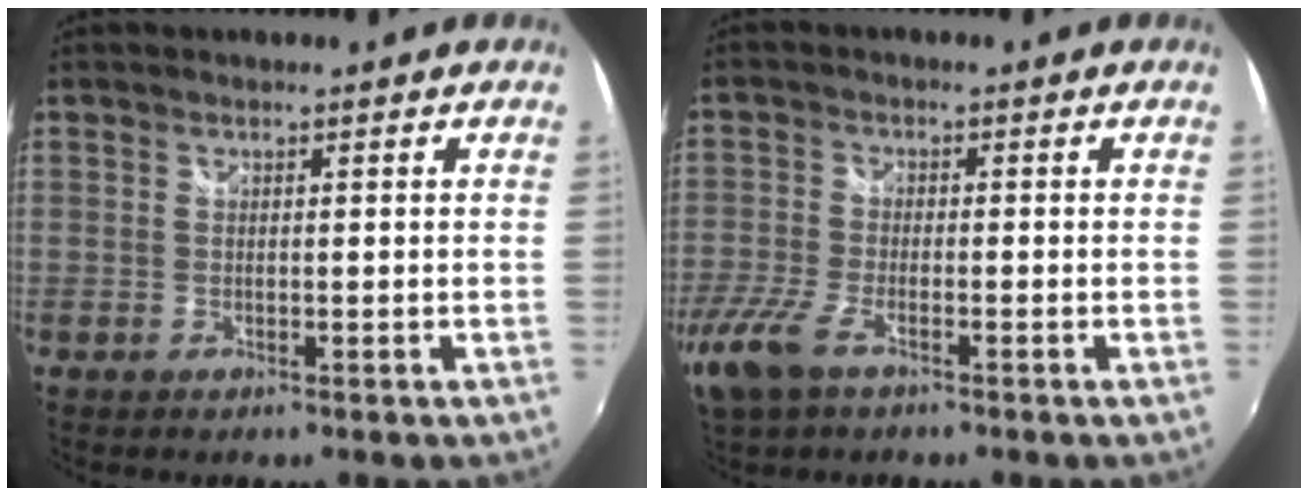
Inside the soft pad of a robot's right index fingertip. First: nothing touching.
{"total": 9.9, "force": [-6.0, 4.0, 6.8], "torque": [-0.168, -0.029, -0.118]}